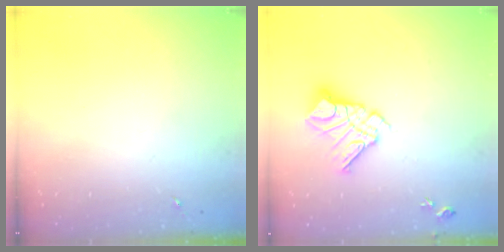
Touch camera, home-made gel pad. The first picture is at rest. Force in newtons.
{"total": 14.1, "press": 14.1, "slide": 1.4}